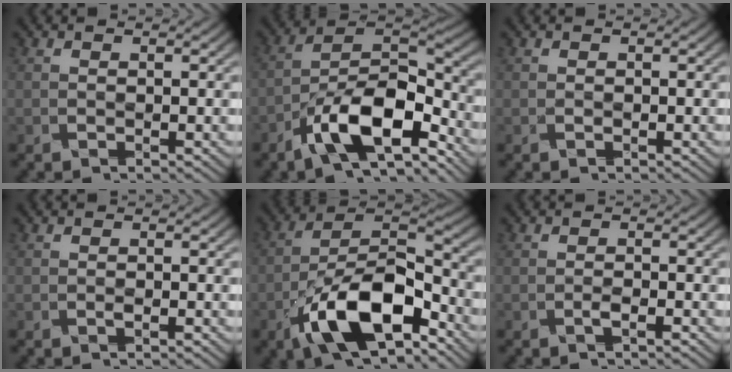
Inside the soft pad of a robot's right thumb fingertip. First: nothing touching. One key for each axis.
{"total": 13.3, "fx": -8.4, "fy": 5.0, "fz": 9.0, "tx": -0.149, "ty": -0.001, "tz": -0.165}
{"total": 0.0}
{"total": 0.5, "fx": -0.4, "fy": 0.0, "fz": 0.3, "tx": -0.003, "ty": 0.003, "tz": -0.005}
{"total": 14.2, "fx": -7.8, "fy": 6.0, "fz": 10.2, "tx": -0.184, "ty": -0.005, "tz": -0.152}
{"total": 1.2, "fx": -0.9, "fy": 0.1, "fz": 0.7, "tx": -0.008, "ty": 0.001, "tz": -0.016}